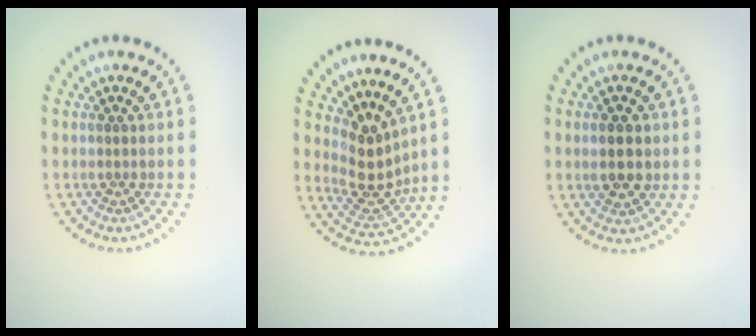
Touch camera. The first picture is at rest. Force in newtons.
{"total": 3.3, "press": 2.8, "slide": 1.7}
{"total": 2.8, "press": 2.8, "slide": 0.2}